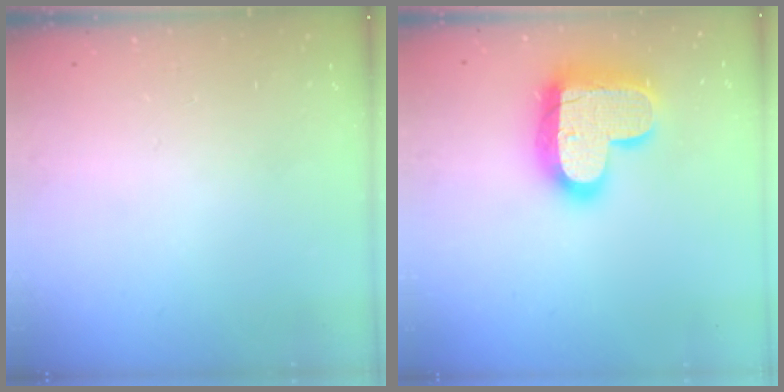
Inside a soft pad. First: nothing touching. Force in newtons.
{"total": 23.7, "press": 23.7, "slide": 1.6}